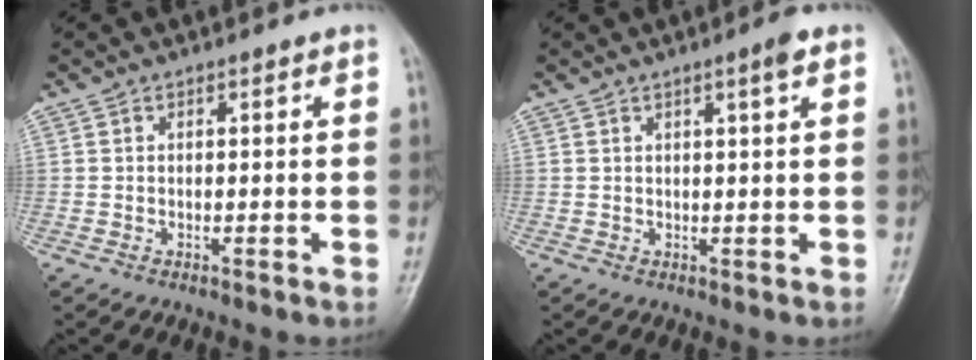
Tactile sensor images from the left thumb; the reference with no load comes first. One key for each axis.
{"total": 2.4, "fx": 1.3, "fy": 0.0, "fz": 2.0, "tx": -0.032, "ty": -0.006, "tz": 0.020}